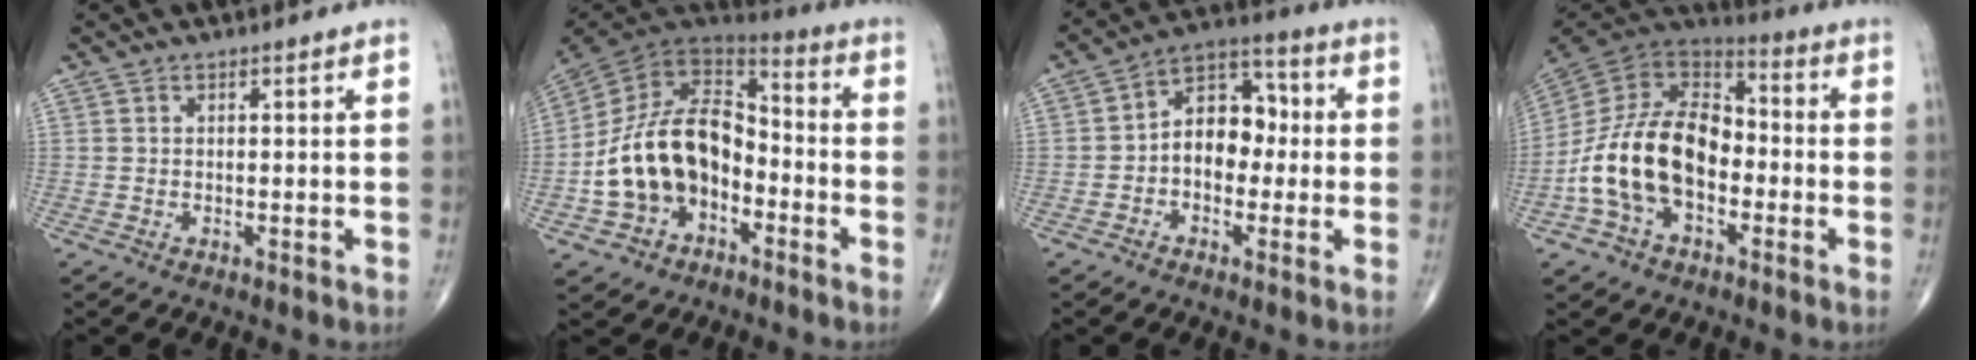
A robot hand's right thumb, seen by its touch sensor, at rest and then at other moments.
{"total": 19.2, "force": [-5.1, 13.2, 12.9], "torque": [-0.209, 0.061, -0.092]}
{"total": 10.5, "force": [-0.6, 7.4, 7.4], "torque": [-0.084, 0.041, -0.025]}
{"total": 19.0, "force": [-4.3, 12.2, 13.9], "torque": [-0.244, 0.049, -0.081]}